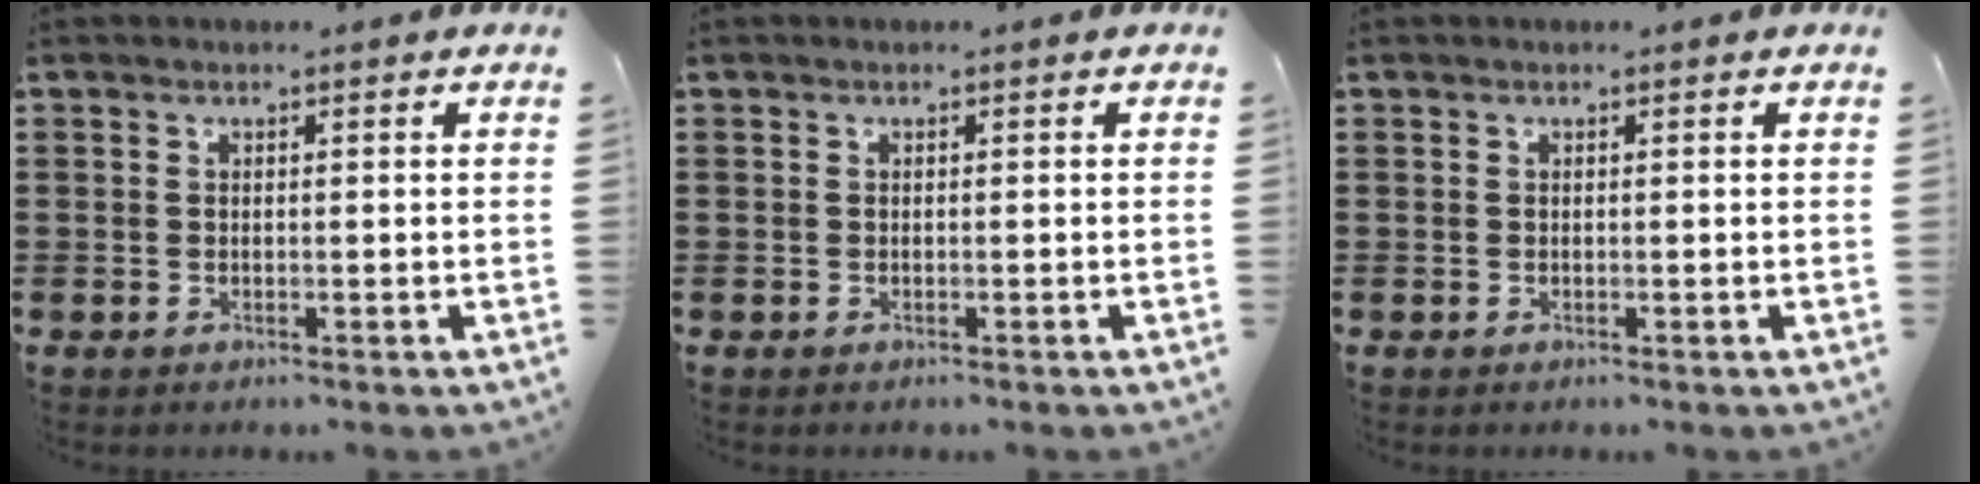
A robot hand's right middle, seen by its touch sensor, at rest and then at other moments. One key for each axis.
{"total": 0.0}
{"total": 0.0}